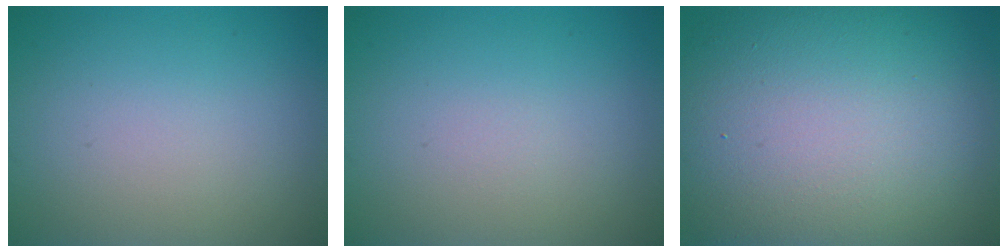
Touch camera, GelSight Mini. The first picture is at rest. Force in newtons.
{"total": 0.0}
{"total": 17.6, "press": 17.5, "slide": 0.9}